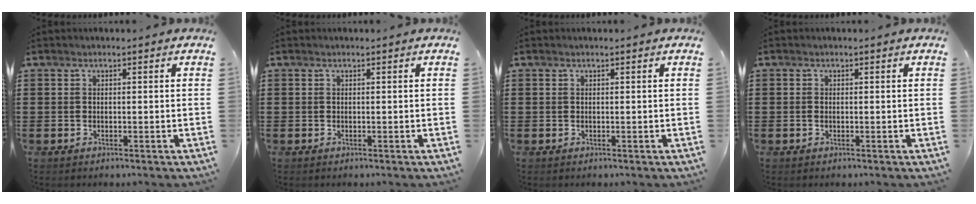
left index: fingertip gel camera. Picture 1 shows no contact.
{"total": 0.0}
{"total": 0.0}
{"total": 0.5, "force": [-0.1, 0.3, 0.4], "torque": [-0.011, -0.002, -0.002]}